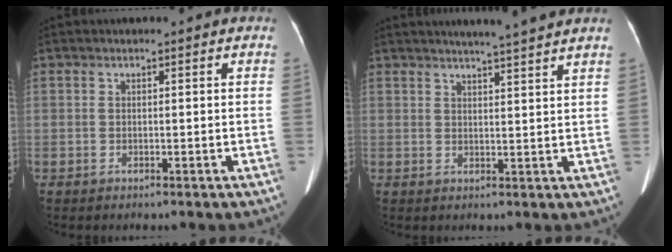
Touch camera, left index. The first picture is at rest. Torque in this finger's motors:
{"motor_torque": [0.84, -1.30, 0.23, 0.09]}